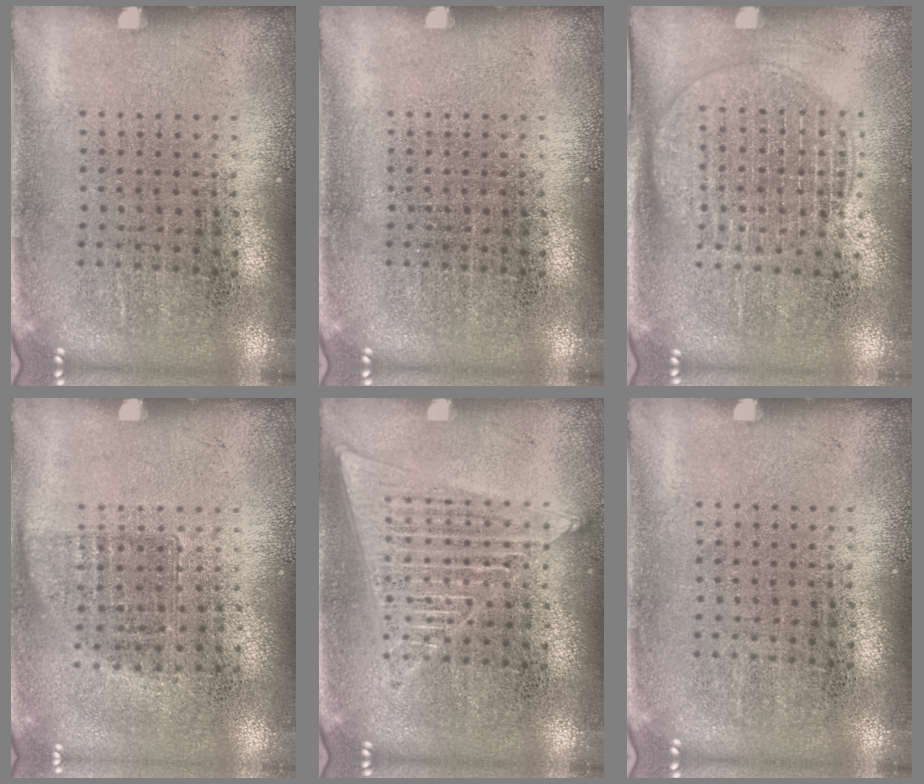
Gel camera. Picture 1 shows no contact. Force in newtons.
{"total": 0.0}
{"total": 1.6, "press": 1.4, "slide": 0.8}
{"total": 0.7, "press": 0.6, "slide": 0.4}
{"total": 1.4, "press": 1.4, "slide": 0.1}
{"total": 0.0}